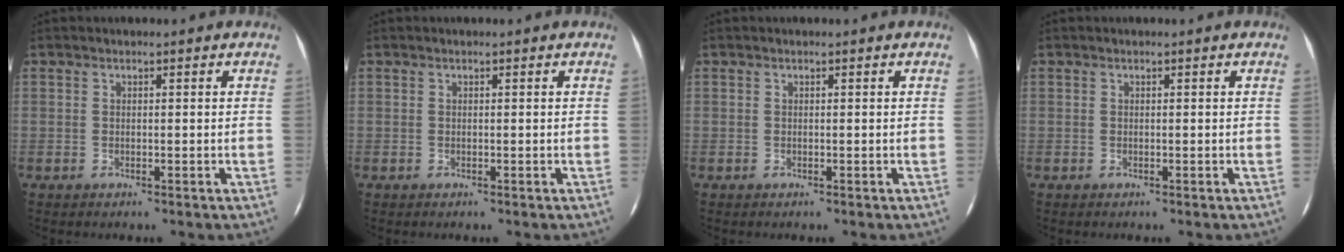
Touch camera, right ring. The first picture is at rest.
{"total": 0.0}
{"total": 0.0}
{"total": 0.0}